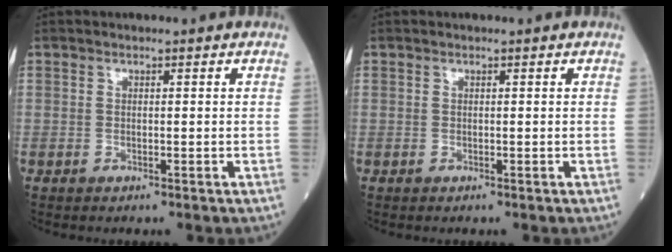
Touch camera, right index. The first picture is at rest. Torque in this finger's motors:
{"motor_torque": [0.00, 0.00, 0.00, 0.00]}